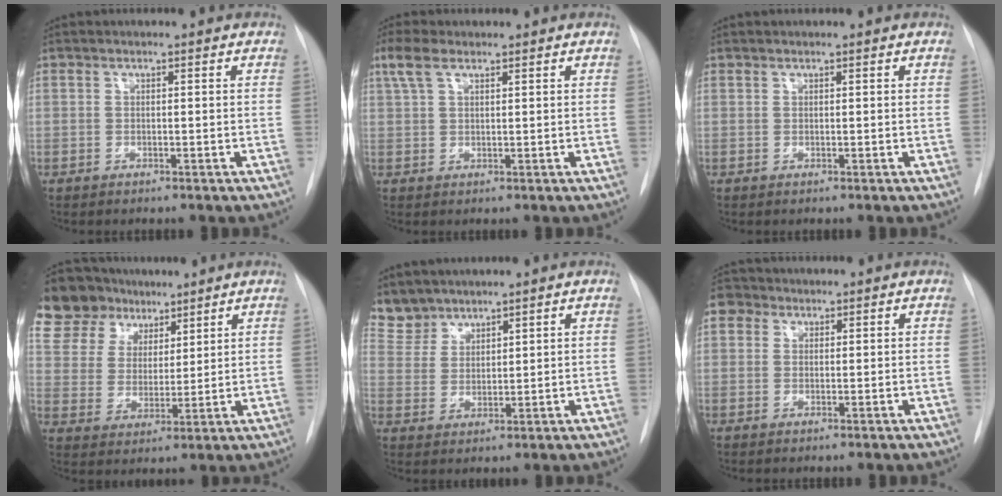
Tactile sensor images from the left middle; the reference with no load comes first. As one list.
[{"total": 3.9, "force": [2.6, 1.6, 2.5], "torque": [-0.061, 0.017, 0.058]}, {"total": 0.0}, {"total": 13.9, "force": [10.3, 8.4, 4.0], "torque": [-0.077, 0.043, 0.191]}, {"total": 5.3, "force": [4.9, 2.2, -0.4], "torque": [0.011, 0.003, 0.106]}, {"total": 2.7, "force": [1.2, 2.3, 0.7], "torque": [-0.009, 0.008, 0.015]}]